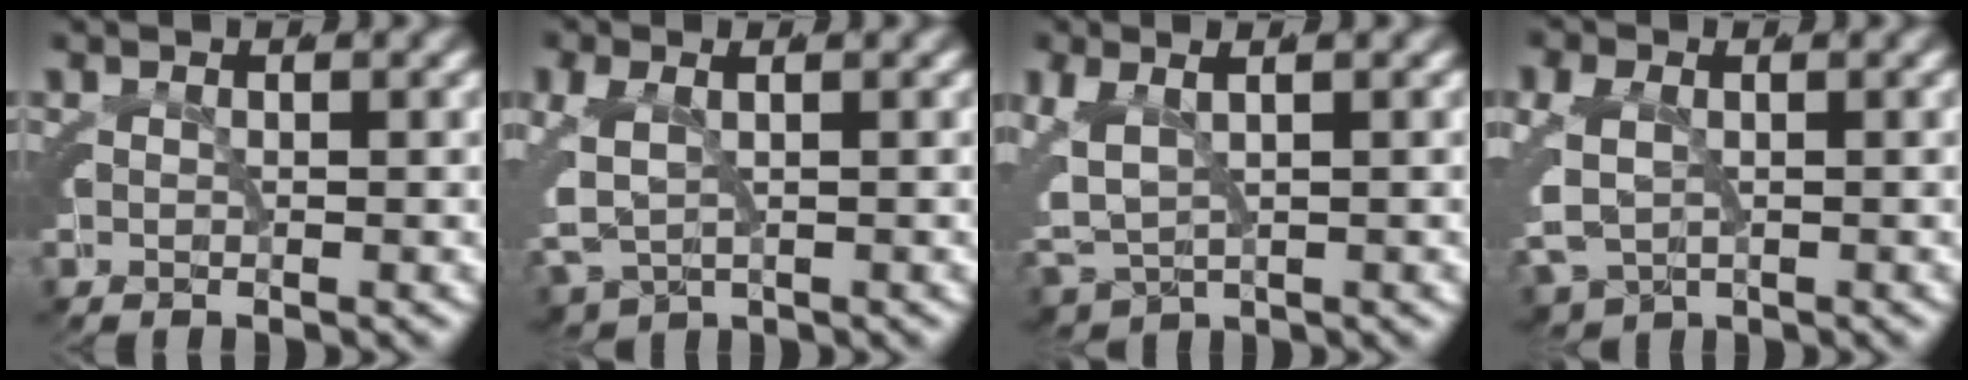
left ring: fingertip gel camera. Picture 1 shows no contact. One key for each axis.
{"total": 6.6, "fx": -1.1, "fy": 5.7, "fz": 3.0, "tx": -0.091, "ty": -0.028, "tz": -0.010}
{"total": 6.9, "fx": -0.8, "fy": 5.9, "fz": 3.6, "tx": -0.095, "ty": -0.027, "tz": -0.004}
{"total": 6.9, "fx": -1.7, "fy": 6.1, "fz": 2.8, "tx": -0.086, "ty": -0.033, "tz": -0.017}